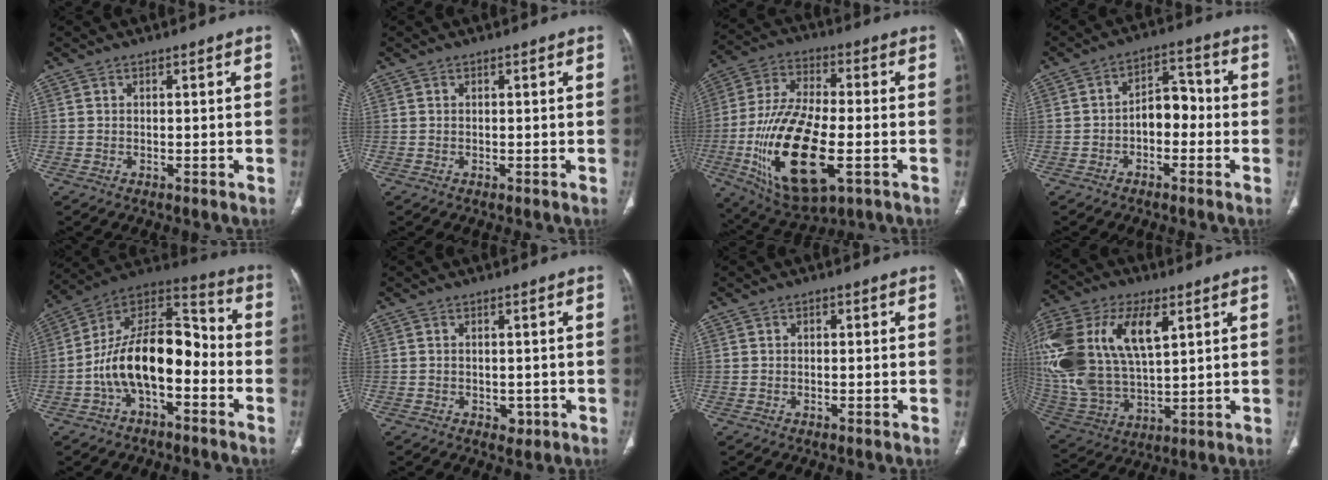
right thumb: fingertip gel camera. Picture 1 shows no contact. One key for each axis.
{"total": 0.0}
{"total": 22.0, "fx": -5.8, "fy": 9.5, "fz": 19.0, "tx": -0.375, "ty": 0.003, "tz": -0.090}
{"total": 6.7, "fx": -1.5, "fy": 4.4, "fz": 4.8, "tx": -0.048, "ty": 0.035, "tz": -0.036}
{"total": 17.8, "fx": -4.3, "fy": 9.4, "fz": 14.5, "tx": -0.233, "ty": 0.071, "tz": -0.080}
{"total": 1.9, "fx": -0.5, "fy": 1.4, "fz": 1.0, "tx": -0.006, "ty": 0.001, "tz": 0.000}
{"total": 0.9, "fx": 0.3, "fy": 0.6, "fz": 0.6, "tx": -0.007, "ty": 0.001, "tz": 0.004}
{"total": 29.5, "fx": 9.0, "fy": 16.3, "fz": 22.8, "tx": -0.522, "ty": 0.012, "tz": 0.177}